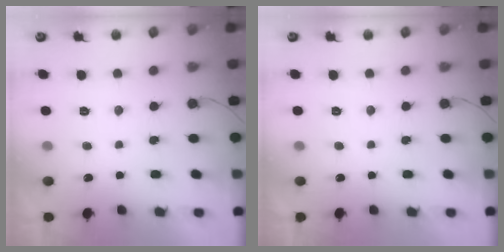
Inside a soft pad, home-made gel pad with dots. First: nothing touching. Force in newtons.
{"total": 0.0}